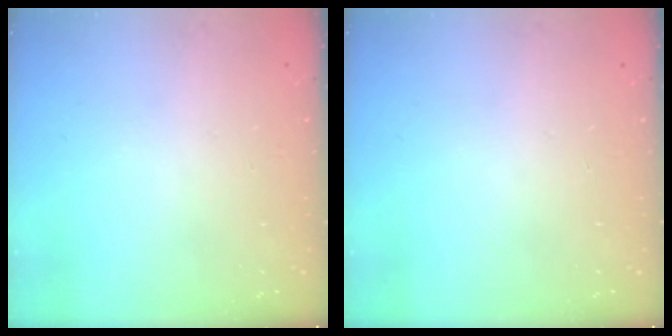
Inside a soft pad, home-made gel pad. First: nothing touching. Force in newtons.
{"total": 0.0}